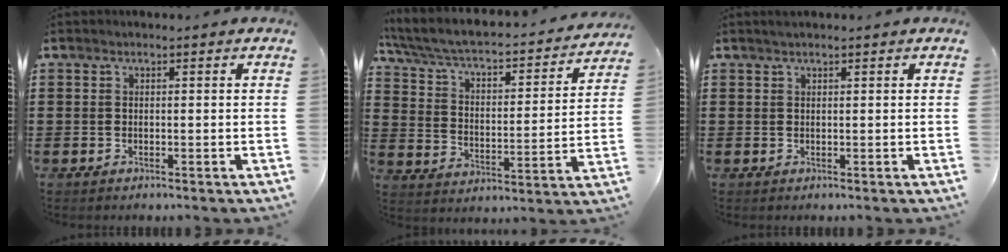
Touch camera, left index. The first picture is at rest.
{"total": 4.3, "force": [3.4, 1.0, 2.5], "torque": [-0.065, -0.035, 0.048]}
{"total": 0.7, "force": [0.6, 0.0, 0.5], "torque": [-0.009, 0.001, 0.011]}